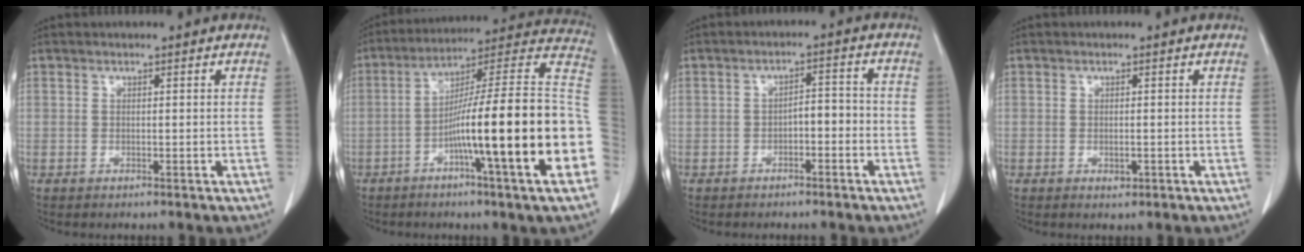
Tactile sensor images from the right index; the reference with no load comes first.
{"total": 24.2, "force": [-5.9, 0.1, 23.5], "torque": [-0.264, 0.014, -0.100]}
{"total": 3.3, "force": [-1.5, 1.4, 2.6], "torque": [-0.040, 0.016, -0.021]}
{"total": 1.2, "force": [-0.3, 0.6, 0.9], "torque": [-0.015, -0.002, -0.002]}